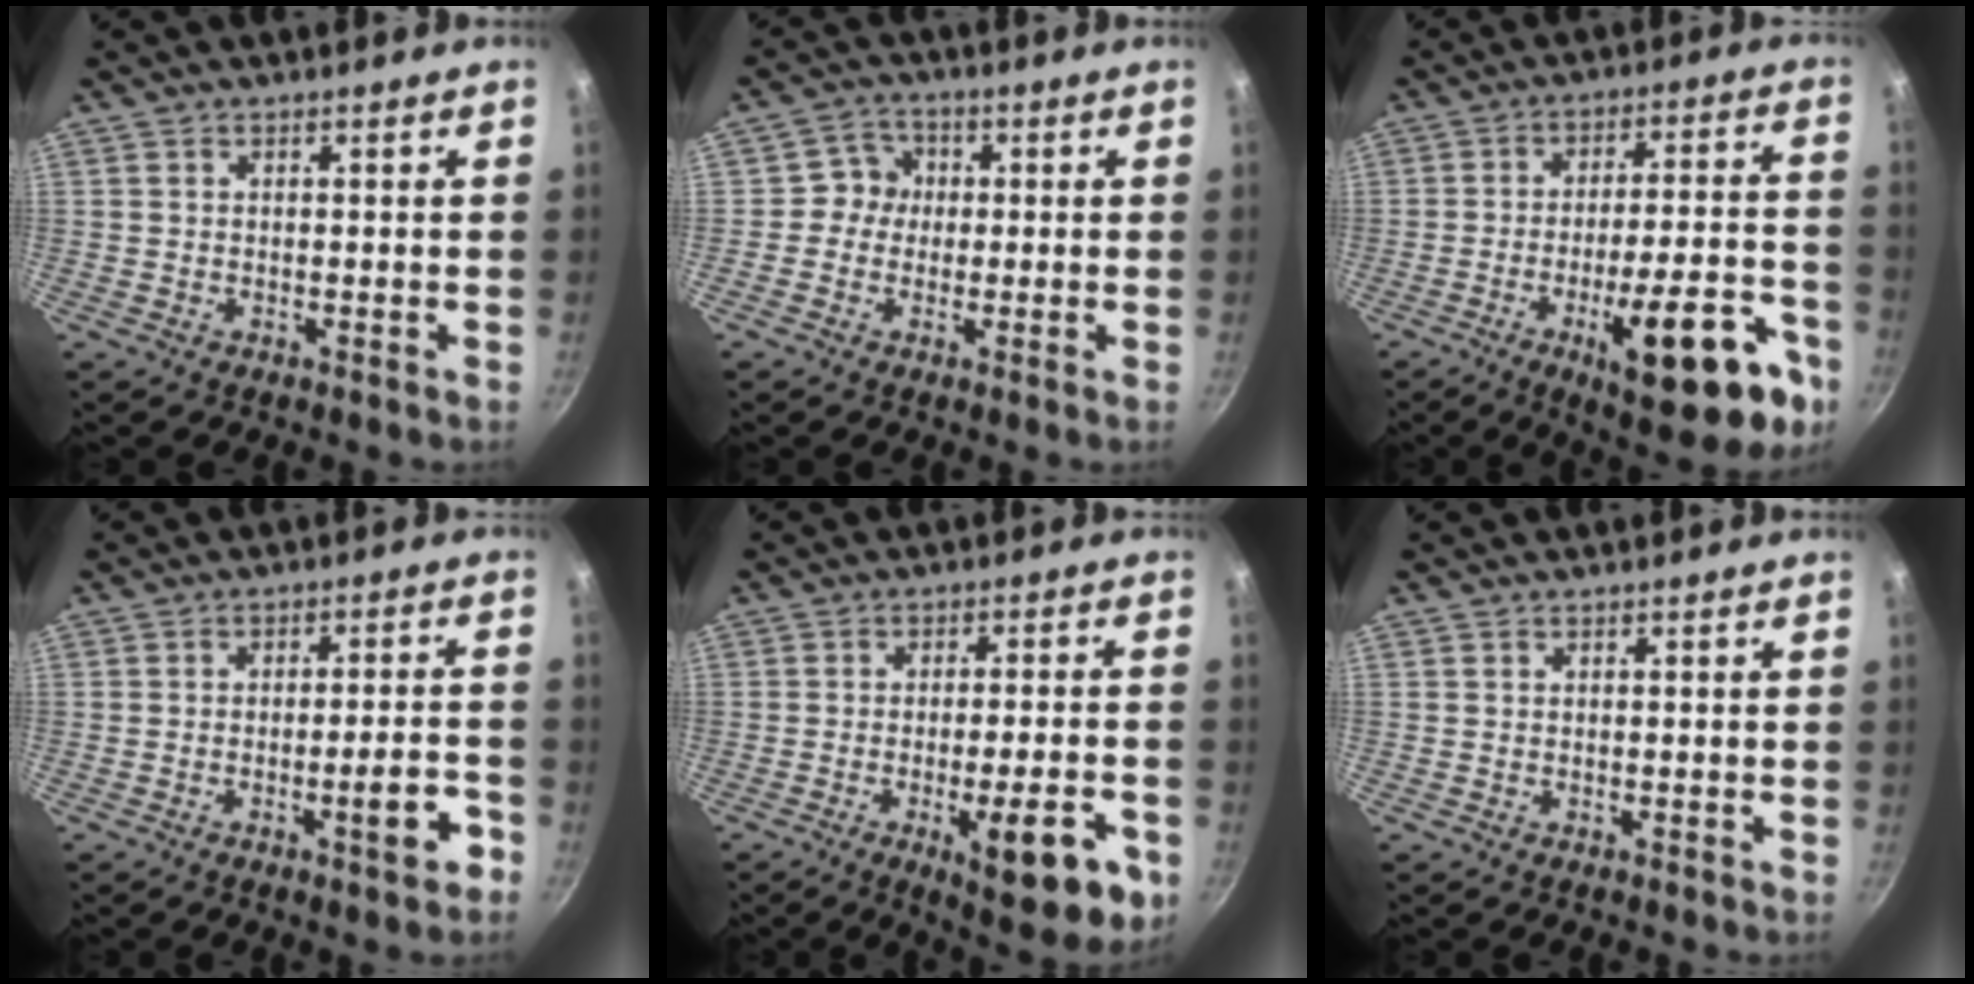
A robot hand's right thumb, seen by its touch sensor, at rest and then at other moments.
{"total": 4.4, "force": [-0.1, 4.2, 1.1], "torque": [0.015, 0.010, -0.013]}
{"total": 20.3, "force": [-9.2, 6.7, 16.8], "torque": [-0.187, 0.041, -0.121]}
{"total": 6.8, "force": [-3.1, 1.5, 5.8], "torque": [-0.064, 0.029, -0.039]}
{"total": 14.2, "force": [-5.5, 4.1, 12.4], "torque": [-0.144, 0.013, -0.068]}
{"total": 0.0}